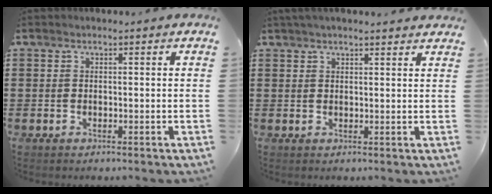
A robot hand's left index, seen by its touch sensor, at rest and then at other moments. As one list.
[{"total": 1.9, "force": [1.7, 0.0, 0.7], "torque": [-0.017, 0.003, 0.033]}]